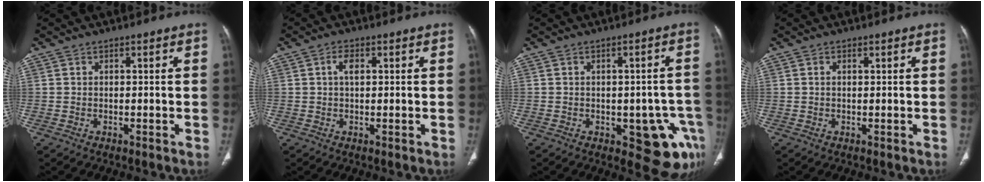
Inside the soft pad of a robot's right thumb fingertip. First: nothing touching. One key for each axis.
{"total": 2.7, "fx": 0.7, "fy": 1.4, "fz": 2.3, "tx": -0.040, "ty": 0.001, "tz": 0.009}
{"total": 9.9, "fx": -3.8, "fy": 5.0, "fz": 7.7, "tx": -0.048, "ty": 0.016, "tz": -0.039}
{"total": 0.8, "fx": 0.3, "fy": 0.4, "fz": 0.6, "tx": -0.015, "ty": 0.002, "tz": 0.005}